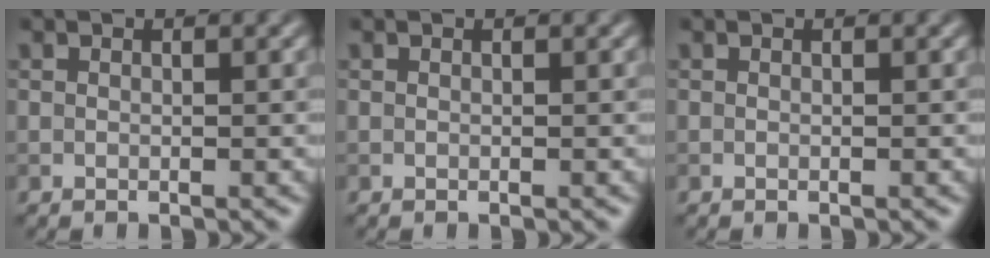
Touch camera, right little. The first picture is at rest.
{"total": 0.0}
{"total": 0.0}